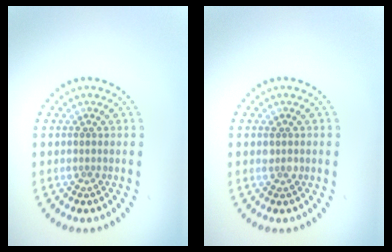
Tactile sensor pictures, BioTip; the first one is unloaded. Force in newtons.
{"total": 1.2, "press": 1.1, "slide": 0.5}